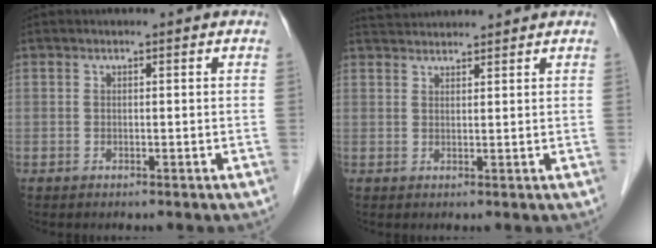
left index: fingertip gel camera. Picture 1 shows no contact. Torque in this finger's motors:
{"motor_torque": [-0.13, -0.62, 0.03, 0.02]}